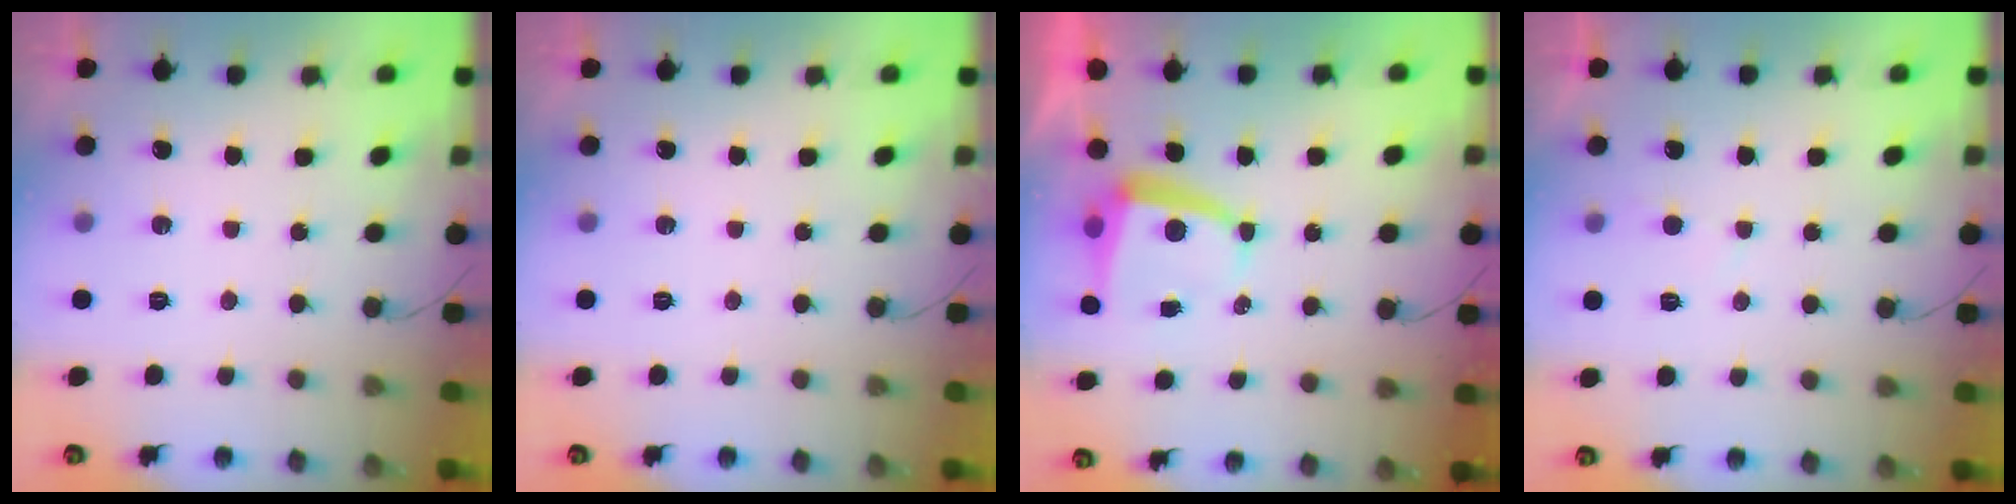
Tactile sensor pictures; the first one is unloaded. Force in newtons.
{"total": 0.0}
{"total": 5.3, "press": 5.2, "slide": 0.7}
{"total": 1.7, "press": 1.6, "slide": 0.2}